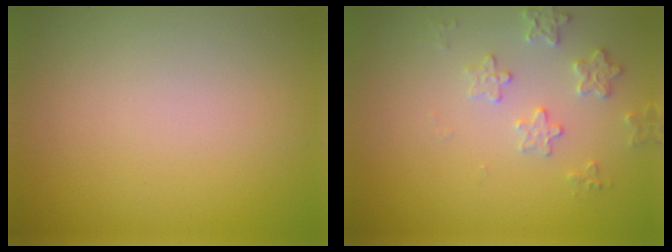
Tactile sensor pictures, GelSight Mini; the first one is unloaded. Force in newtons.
{"total": 2.5, "press": 2.4, "slide": 0.6}